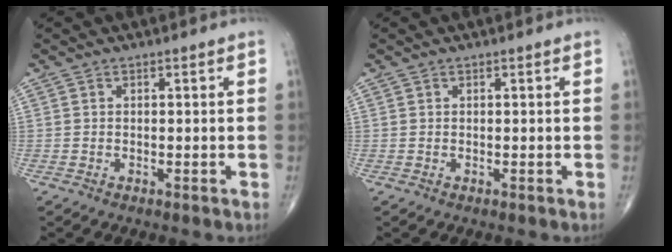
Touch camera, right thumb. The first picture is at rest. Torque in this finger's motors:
{"motor_torque": [-0.16, 0.00, -0.16, -0.10, 0.00]}